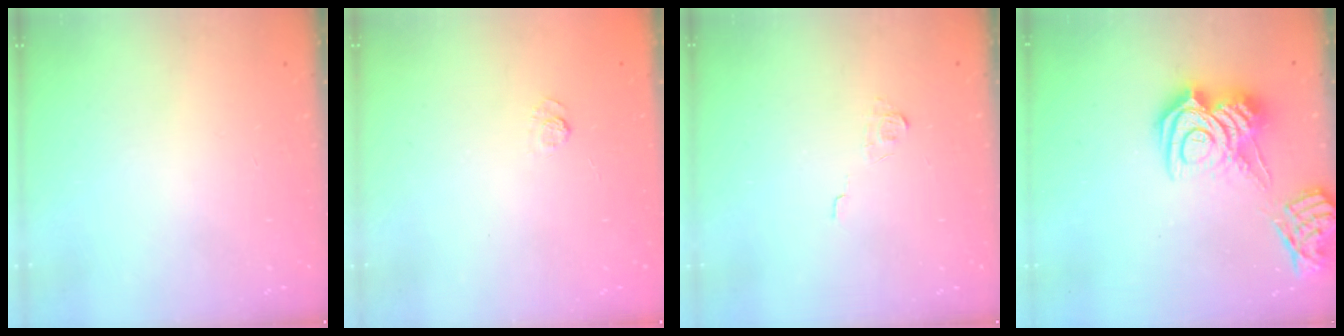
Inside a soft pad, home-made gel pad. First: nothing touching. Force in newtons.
{"total": 3.2, "press": 2.9, "slide": 1.4}
{"total": 3.8, "press": 3.8, "slide": 0.5}
{"total": 15.0, "press": 14.9, "slide": 1.8}